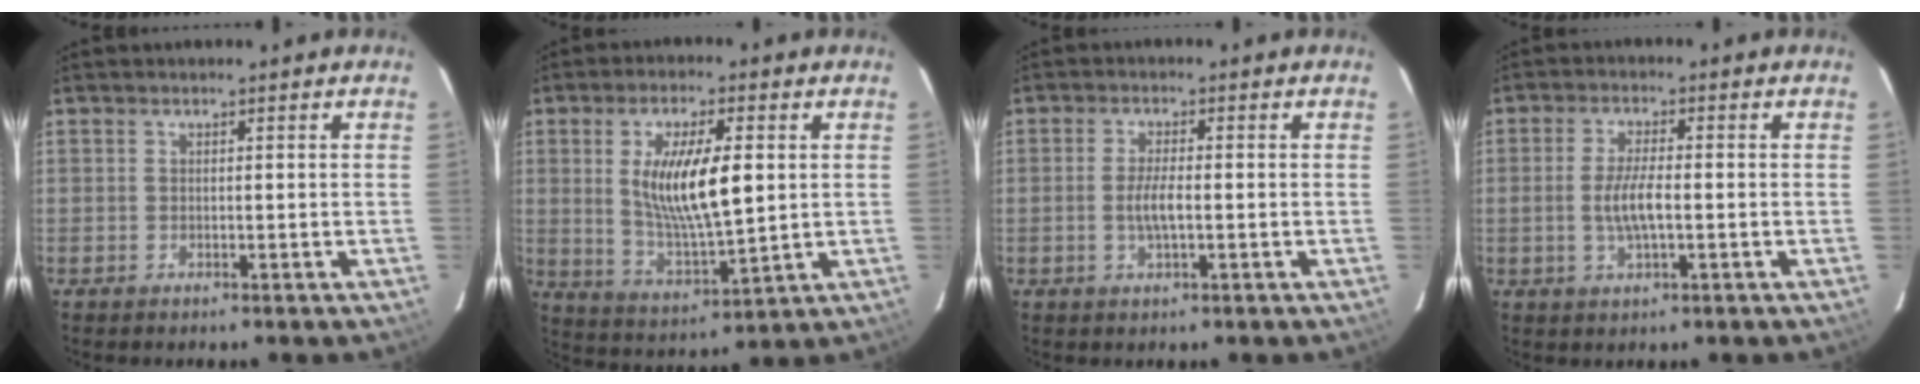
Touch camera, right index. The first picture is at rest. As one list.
[{"total": 13.6, "force": [2.1, 4.3, 12.7], "torque": [-0.232, -0.008, 0.047]}, {"total": 3.8, "force": [-0.8, 0.9, 3.6], "torque": [-0.071, -0.002, -0.013]}, {"total": 6.4, "force": [-1.0, 1.8, 6.0], "torque": [-0.119, -0.002, -0.018]}]